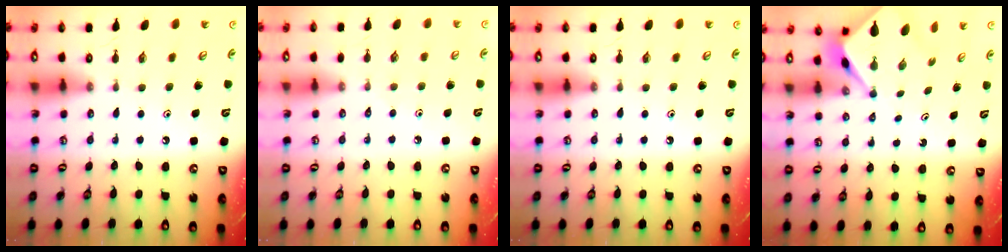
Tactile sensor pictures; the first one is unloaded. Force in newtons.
{"total": 0.6, "press": 0.6, "slide": 0.3}
{"total": 0.0}
{"total": 3.0, "press": 3.0, "slide": 0.1}